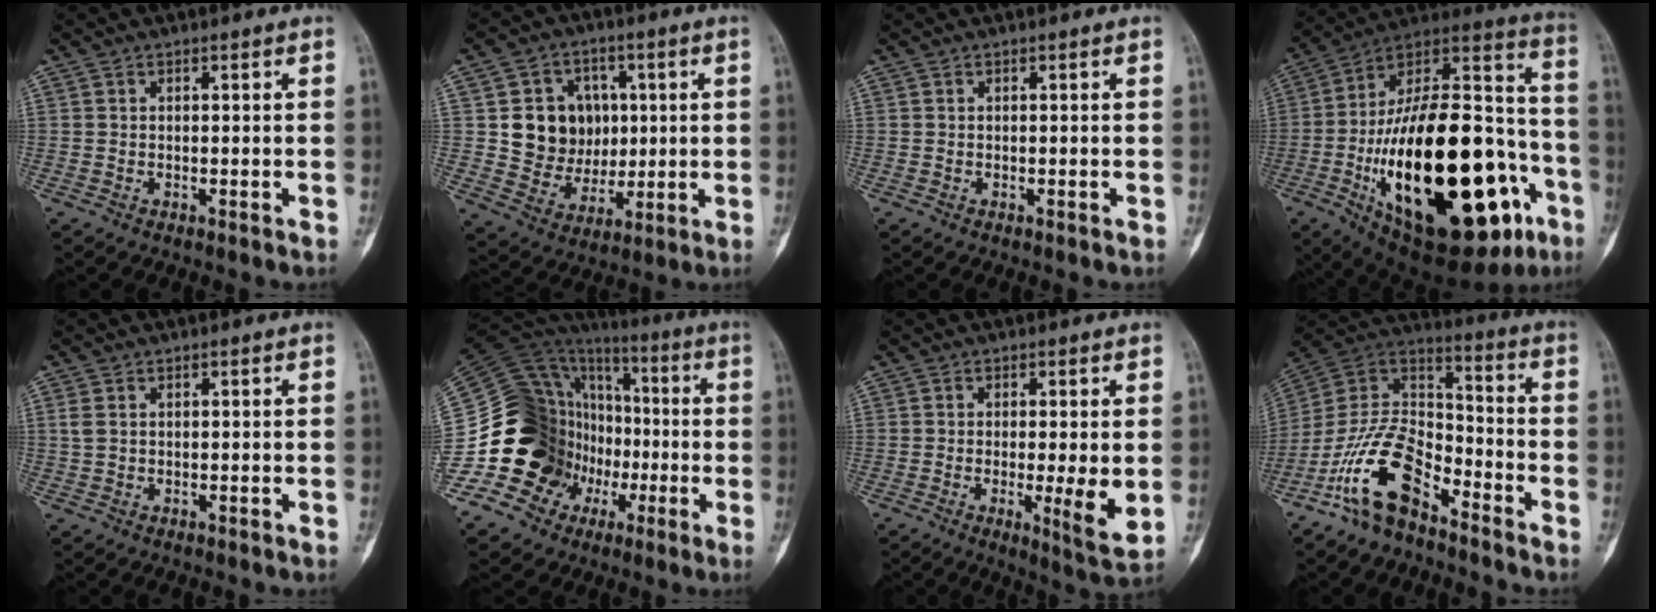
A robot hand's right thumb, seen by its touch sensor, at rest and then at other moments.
{"total": 12.5, "force": [1.9, 11.1, 5.4], "torque": [-0.032, 0.000, 0.046]}
{"total": 0.0}
{"total": 44.9, "force": [-13.0, 19.6, 38.3], "torque": [-0.594, 0.044, -0.187]}
{"total": 1.9, "force": [0.5, 1.3, 1.2], "torque": [-0.036, 0.005, 0.015]}
{"total": 26.1, "force": [-6.2, 21.5, 13.5], "torque": [-0.218, 0.098, -0.097]}
{"total": 7.3, "force": [-0.7, 1.2, 7.2], "torque": [-0.113, -0.021, -0.011]}
{"total": 16.0, "force": [-9.9, 7.9, 9.7], "torque": [-0.165, 0.084, -0.195]}